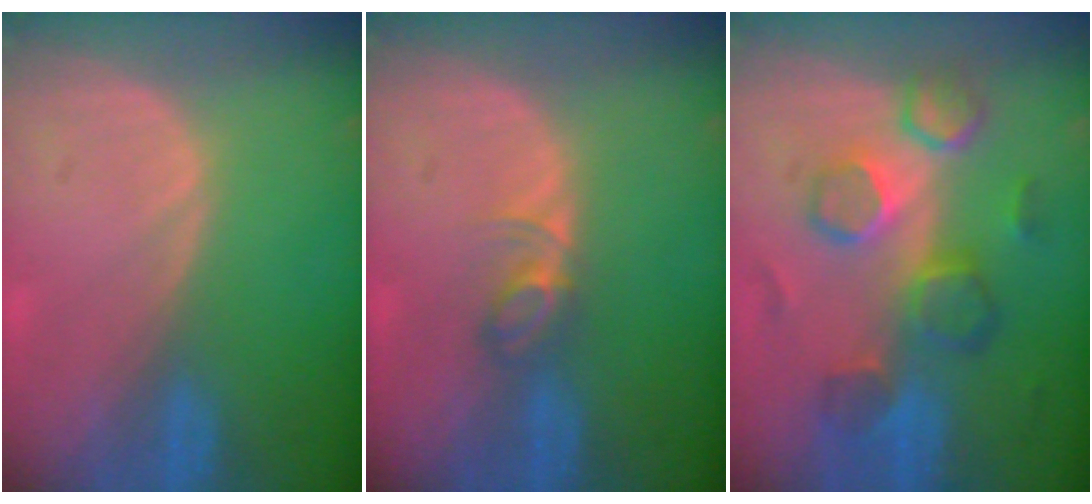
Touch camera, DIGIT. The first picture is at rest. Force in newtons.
{"total": 2.8, "press": 2.8, "slide": 0.4}
{"total": 9.1, "press": 8.6, "slide": 3.0}